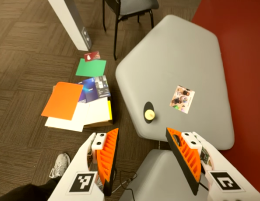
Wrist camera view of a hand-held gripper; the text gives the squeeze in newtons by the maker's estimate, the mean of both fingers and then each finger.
{"total": 0.0}